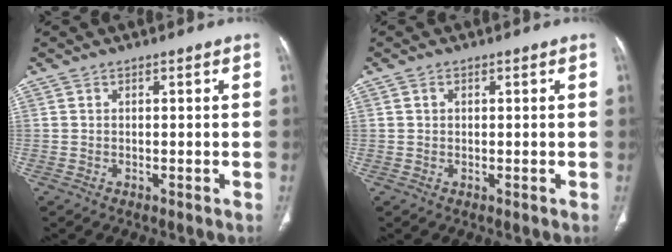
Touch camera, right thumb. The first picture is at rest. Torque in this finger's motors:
{"motor_torque": [-0.15, -0.25, -0.03, 0.07, 0.08]}